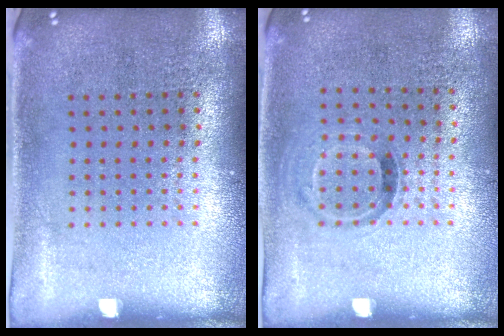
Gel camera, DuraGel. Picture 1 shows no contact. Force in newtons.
{"total": 0.9, "press": 0.7, "slide": 0.6}